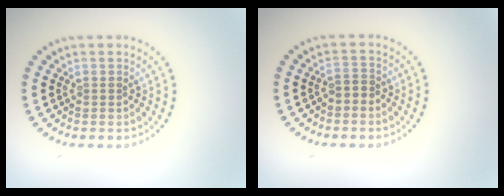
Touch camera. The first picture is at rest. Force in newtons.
{"total": 1.1, "press": 1.0, "slide": 0.5}